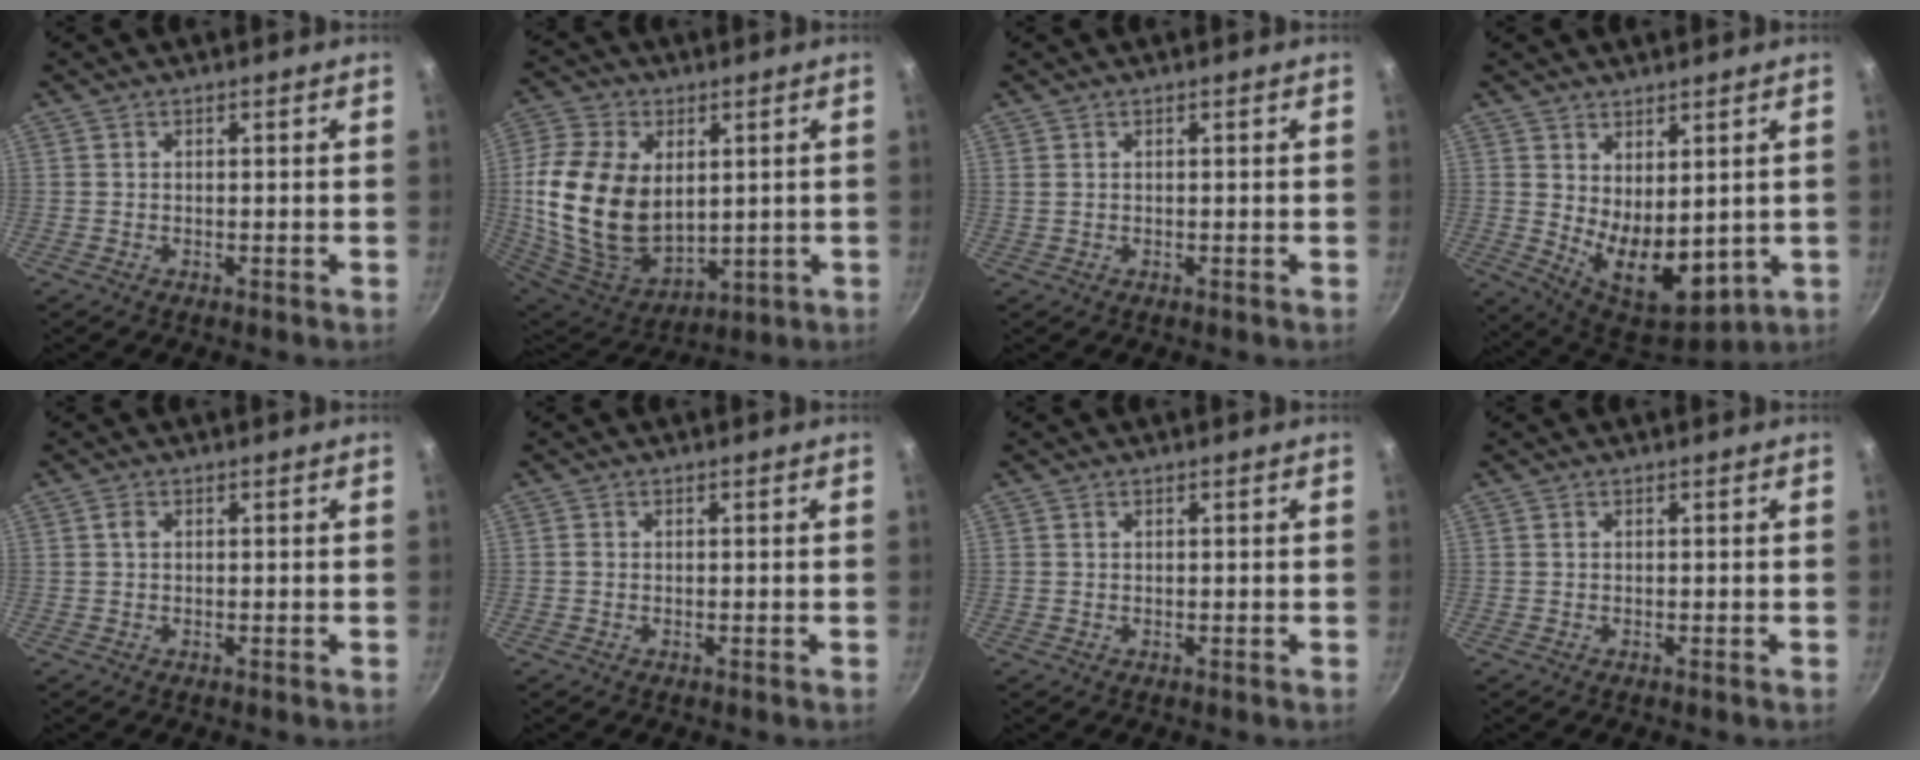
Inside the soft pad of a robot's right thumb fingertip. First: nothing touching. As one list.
[{"total": 21.5, "force": [2.7, 14.3, 15.8], "torque": [-0.295, -0.020, 0.067]}, {"total": 0.6, "force": [0.3, 0.3, 0.4], "torque": [-0.007, 0.001, 0.007]}, {"total": 11.7, "force": [1.5, 6.6, 9.5], "torque": [-0.118, -0.044, 0.049]}, {"total": 1.0, "force": [0.2, 0.7, 0.7], "torque": [-0.009, 0.002, 0.001]}, {"total": 0.6, "force": [0.0, 0.6, 0.3], "torque": [-0.005, 0.003, -0.002]}, {"total": 0.5, "force": [0.2, 0.4, 0.2], "torque": [-0.003, 0.002, 0.004]}, {"total": 0.0}]